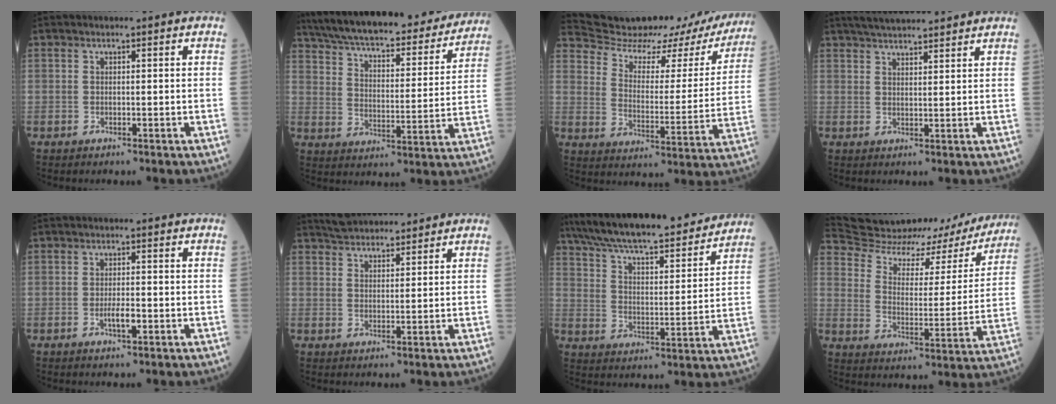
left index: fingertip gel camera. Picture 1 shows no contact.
{"total": 29.3, "force": [25.7, 6.8, 12.4], "torque": [-0.214, -0.017, 0.338]}
{"total": 23.8, "force": [22.0, 5.8, 6.9], "torque": [-0.102, -0.046, 0.280]}
{"total": 10.5, "force": [9.5, 1.4, 4.4], "torque": [-0.069, 0.030, 0.136]}
{"total": 2.3, "force": [-1.1, 0.4, 2.0], "torque": [-0.035, -0.006, -0.020]}
{"total": 7.0, "force": [6.6, 1.5, 1.8], "torque": [-0.028, 0.025, 0.108]}
{"total": 24.6, "force": [21.7, 4.1, 10.9], "torque": [-0.187, 0.001, 0.308]}
{"total": 25.9, "force": [23.6, 7.5, 7.3], "torque": [-0.129, -0.031, 0.312]}